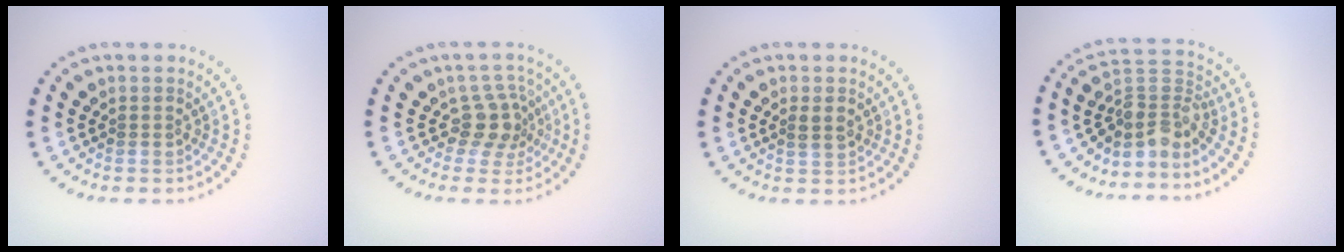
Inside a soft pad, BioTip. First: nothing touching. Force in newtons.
{"total": 2.8, "press": 2.1, "slide": 1.9}
{"total": 1.5, "press": 1.5, "slide": 0.4}
{"total": 3.6, "press": 2.4, "slide": 2.7}